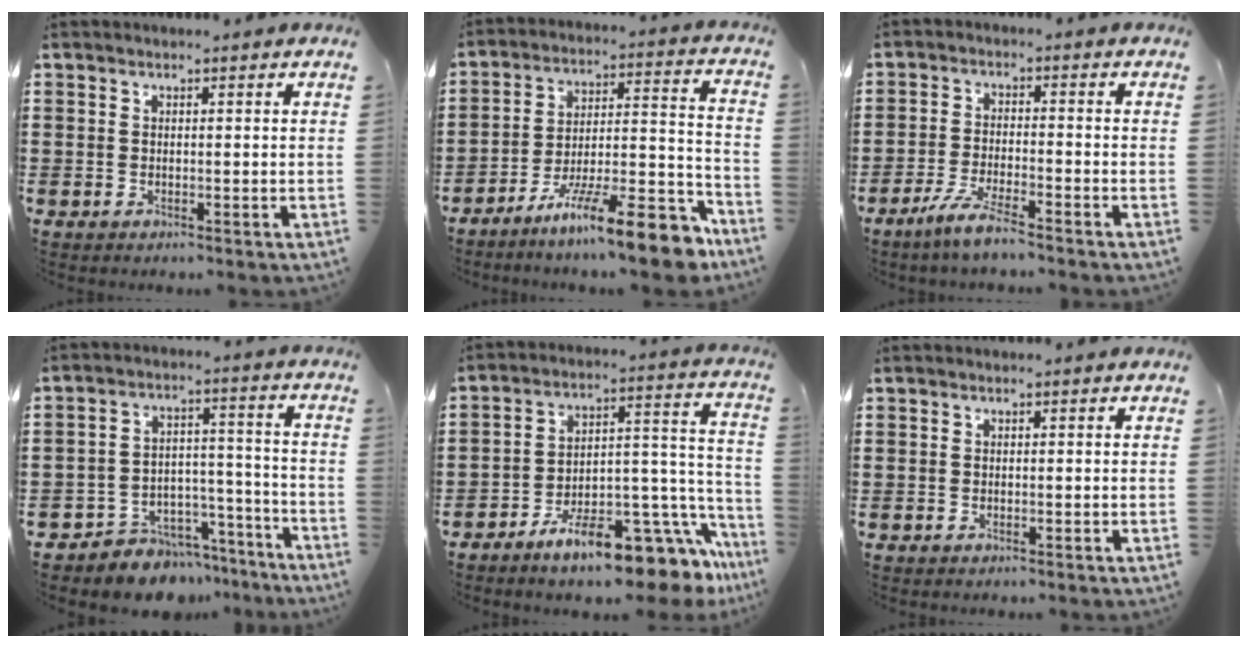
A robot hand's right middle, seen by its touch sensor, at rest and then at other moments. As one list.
[{"total": 14.8, "force": [-10.8, 1.7, 9.9], "torque": [-0.144, 0.037, -0.184]}, {"total": 5.0, "force": [-3.9, 0.0, 3.1], "torque": [-0.070, -0.013, -0.075]}, {"total": 6.2, "force": [-5.6, 2.7, 0.3], "torque": [-0.007, 0.028, -0.109]}, {"total": 14.3, "force": [-10.6, 4.1, 8.6], "torque": [-0.098, 0.033, -0.177]}, {"total": 0.0}]